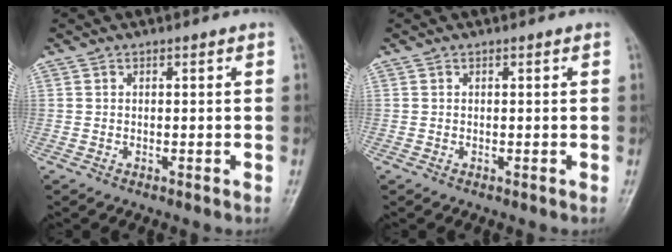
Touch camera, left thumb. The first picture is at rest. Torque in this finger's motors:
{"motor_torque": [-0.12, -0.08, 0.05, 0.01, 0.00]}